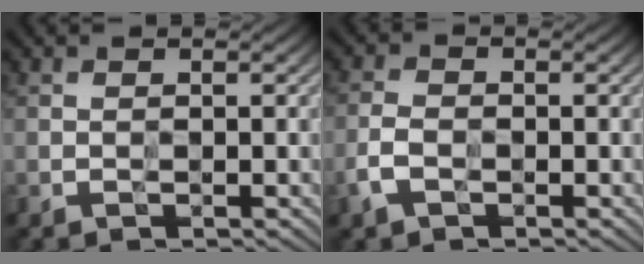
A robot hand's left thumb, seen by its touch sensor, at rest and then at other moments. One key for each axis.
{"total": 4.0, "fx": -2.2, "fy": 2.4, "fz": 2.3, "tx": -0.049, "ty": -0.008, "tz": -0.049}